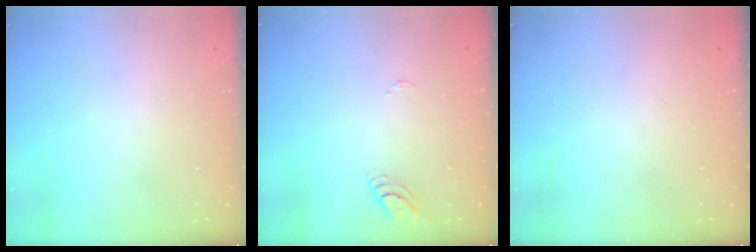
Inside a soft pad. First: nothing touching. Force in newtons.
{"total": 3.9, "press": 3.9, "slide": 0.4}
{"total": 0.0}